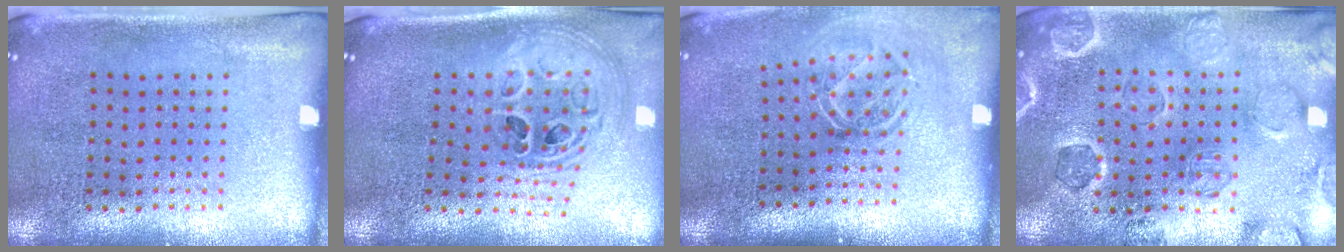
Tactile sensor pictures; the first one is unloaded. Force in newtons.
{"total": 1.5, "press": 1.4, "slide": 0.7}
{"total": 1.7, "press": 1.3, "slide": 1.2}
{"total": 1.0, "press": 0.9, "slide": 0.3}